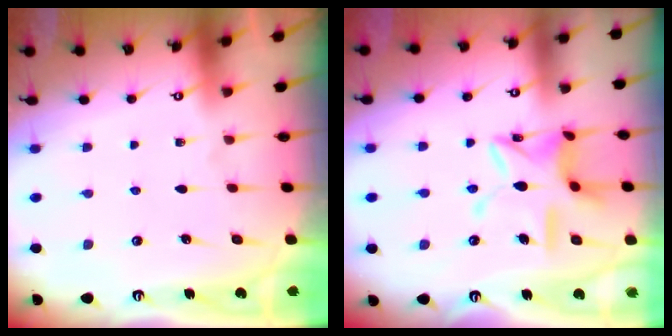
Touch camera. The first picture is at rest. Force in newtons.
{"total": 11.9, "press": 11.8, "slide": 0.9}